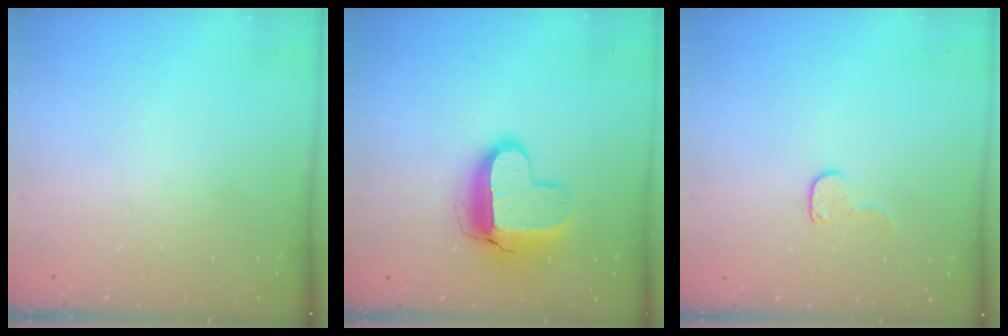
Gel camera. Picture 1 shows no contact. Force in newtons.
{"total": 13.3, "press": 13.3, "slide": 1.0}
{"total": 5.6, "press": 5.5, "slide": 0.5}